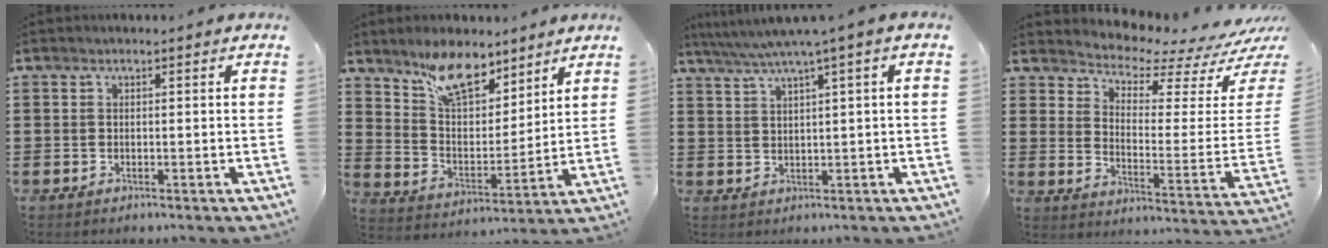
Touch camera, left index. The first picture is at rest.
{"total": 9.7, "force": [7.8, 3.5, 4.5], "torque": [-0.107, -0.025, 0.144]}
{"total": 3.7, "force": [1.8, -0.5, 3.2], "torque": [-0.066, -0.008, 0.028]}
{"total": 3.7, "force": [3.5, 0.5, 1.1], "torque": [-0.039, -0.047, 0.052]}